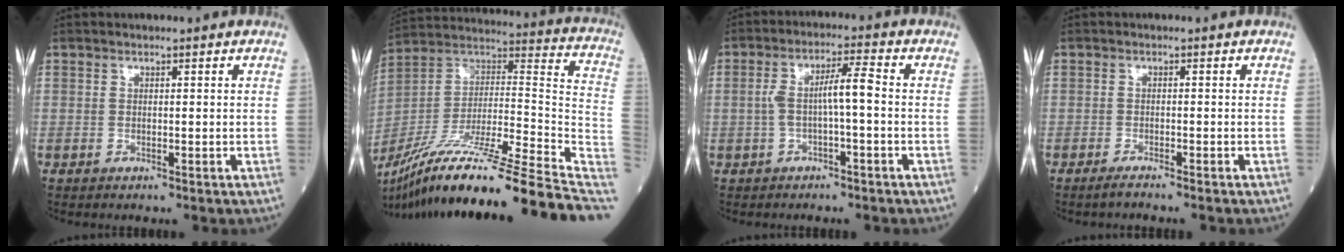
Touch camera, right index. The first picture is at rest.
{"total": 35.2, "force": [-26.9, 0.5, 22.7], "torque": [-0.293, -0.027, -0.421]}
{"total": 5.4, "force": [-0.6, 0.5, 5.3], "torque": [-0.102, 0.022, -0.008]}
{"total": 1.8, "force": [-1.7, -0.3, 0.8], "torque": [-0.017, 0.000, -0.029]}